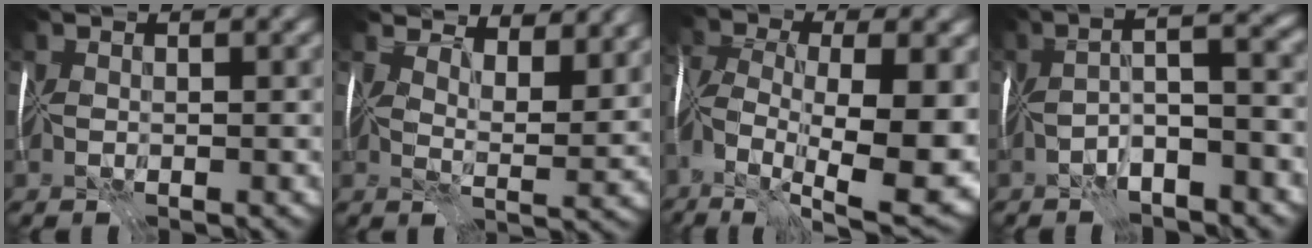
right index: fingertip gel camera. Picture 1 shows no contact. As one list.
[{"total": 6.3, "force": [5.9, 1.0, 2.0], "torque": [-0.041, -0.015, 0.078]}, {"total": 13.6, "force": [-4.4, 4.8, 12.0], "torque": [-0.220, -0.008, -0.064]}, {"total": 4.3, "force": [-1.9, -0.2, 3.8], "torque": [-0.062, 0.011, -0.035]}]